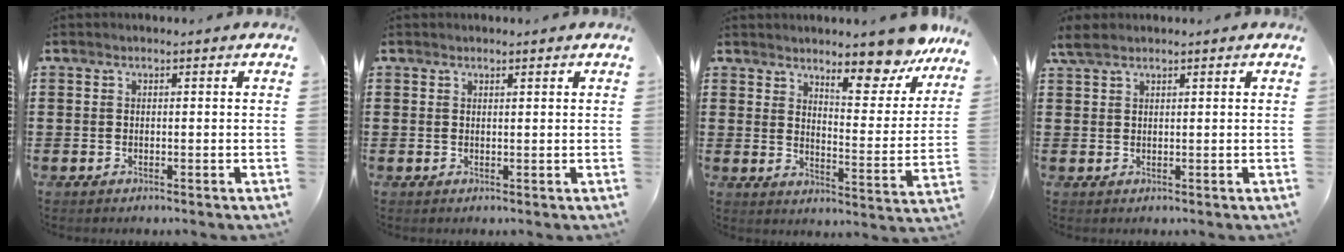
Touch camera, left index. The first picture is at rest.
{"total": 0.9, "force": [0.8, 0.0, 0.5], "torque": [-0.010, -0.001, 0.015]}
{"total": 9.5, "force": [8.3, 1.0, 4.4], "torque": [-0.065, -0.067, 0.140]}
{"total": 2.5, "force": [1.8, 0.7, 1.6], "torque": [-0.035, 0.004, 0.033]}